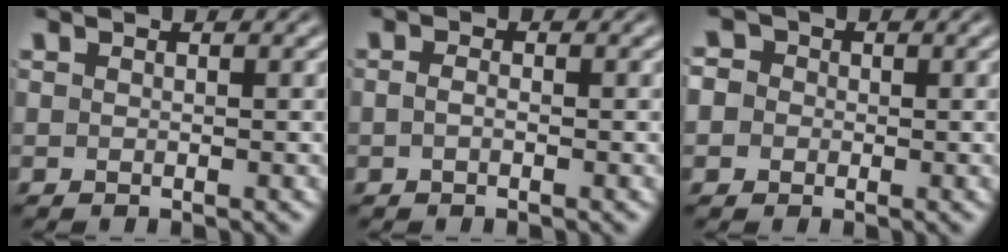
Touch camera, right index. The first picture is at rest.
{"total": 0.8, "force": [-0.4, 0.1, 0.7], "torque": [-0.015, -0.003, -0.005]}
{"total": 4.4, "force": [-0.1, 4.1, 1.5], "torque": [-0.036, -0.002, -0.012]}